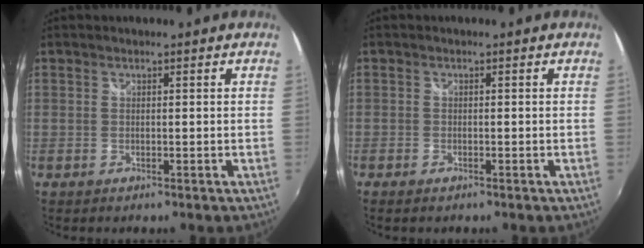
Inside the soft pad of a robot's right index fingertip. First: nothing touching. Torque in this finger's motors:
{"motor_torque": [0.06, -0.09, -0.04, -0.04]}